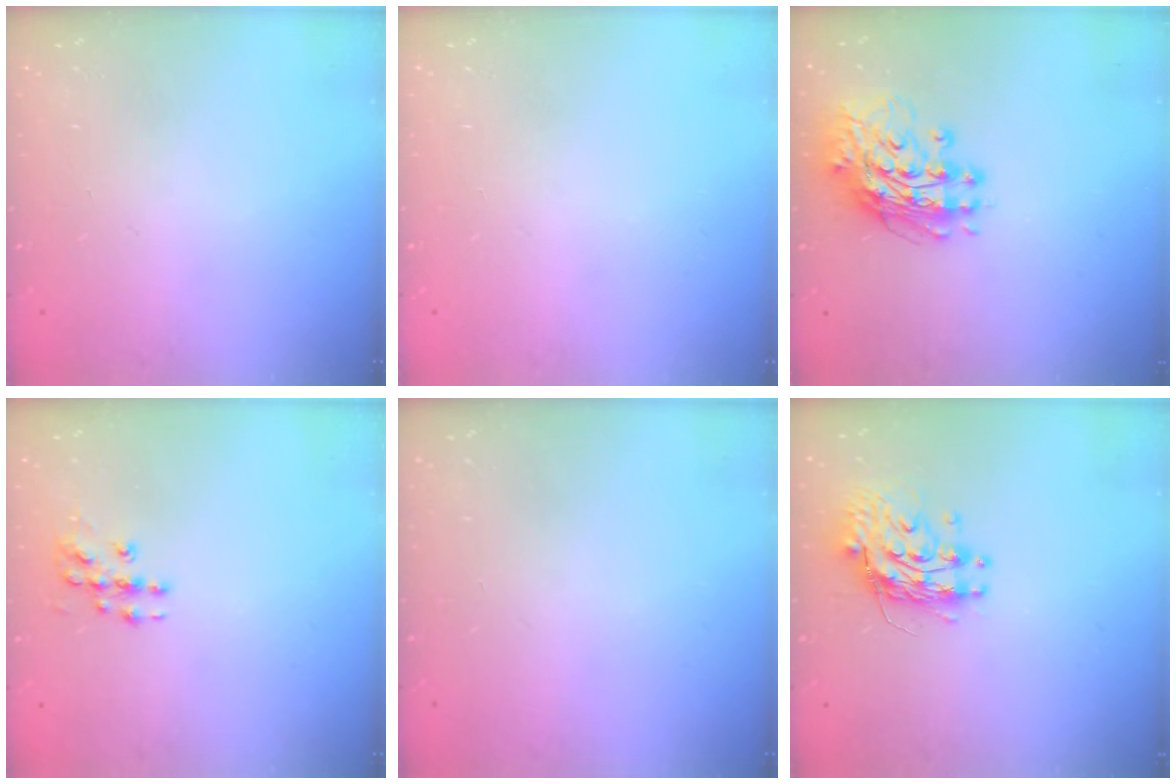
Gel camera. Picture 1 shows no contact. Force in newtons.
{"total": 0.0}
{"total": 12.2, "press": 12.1, "slide": 1.3}
{"total": 6.1, "press": 6.1, "slide": 0.4}
{"total": 0.0}
{"total": 10.8, "press": 10.7, "slide": 0.9}